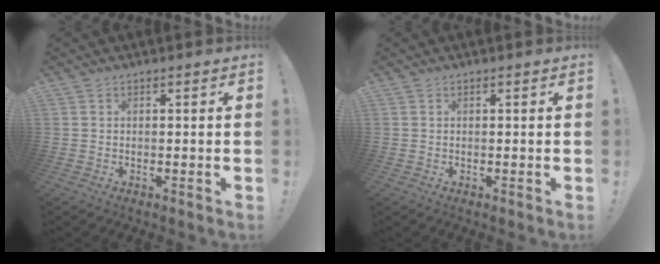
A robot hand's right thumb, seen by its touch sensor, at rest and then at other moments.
{"total": 0.0}